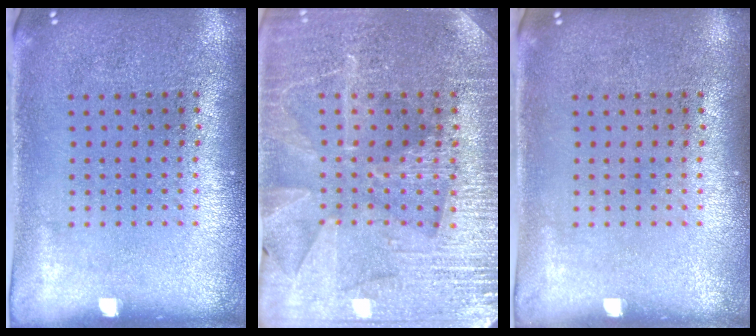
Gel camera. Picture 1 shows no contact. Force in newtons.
{"total": 3.5, "press": 3.4, "slide": 0.9}
{"total": 0.0}